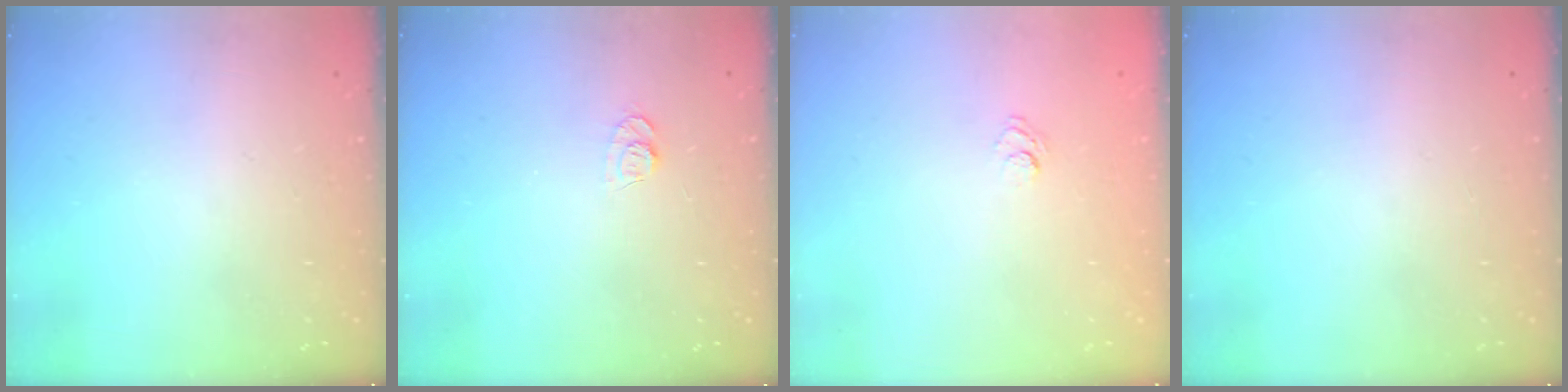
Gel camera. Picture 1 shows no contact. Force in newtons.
{"total": 6.4, "press": 6.4, "slide": 0.6}
{"total": 2.6, "press": 2.3, "slide": 1.1}
{"total": 0.0}